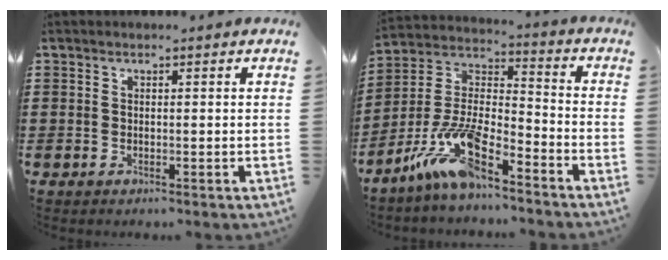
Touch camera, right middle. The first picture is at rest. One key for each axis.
{"total": 12.1, "fx": -8.5, "fy": 3.2, "fz": 8.0, "tx": -0.180, "ty": 0.011, "tz": -0.170}